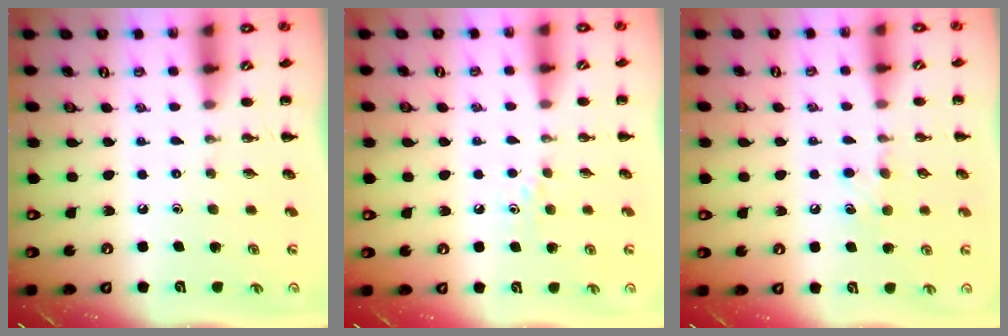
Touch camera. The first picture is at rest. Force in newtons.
{"total": 3.4, "press": 3.2, "slide": 1.3}
{"total": 6.6, "press": 6.3, "slide": 1.7}